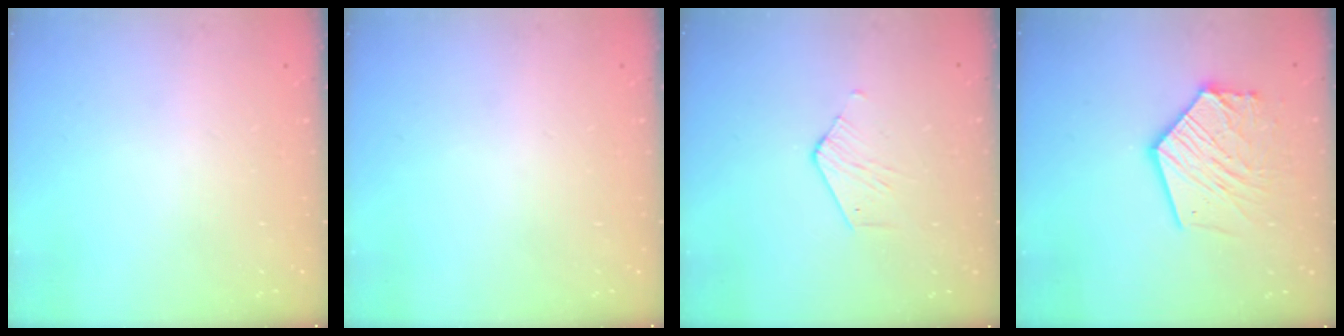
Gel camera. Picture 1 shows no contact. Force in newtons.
{"total": 0.0}
{"total": 2.5, "press": 2.5, "slide": 0.2}
{"total": 15.1, "press": 15.0, "slide": 1.7}